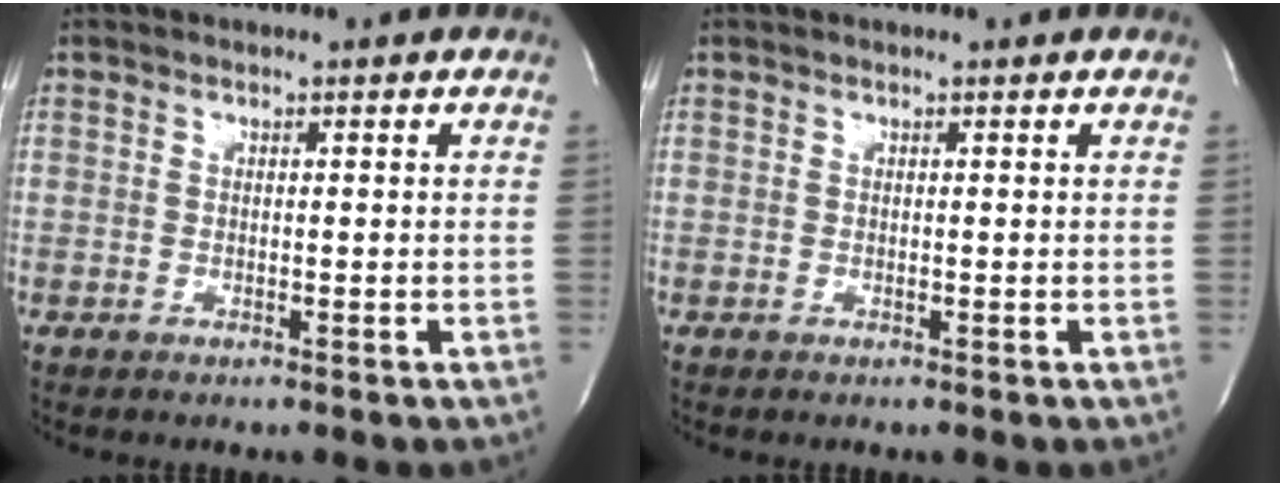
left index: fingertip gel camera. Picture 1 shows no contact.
{"total": 0.0}